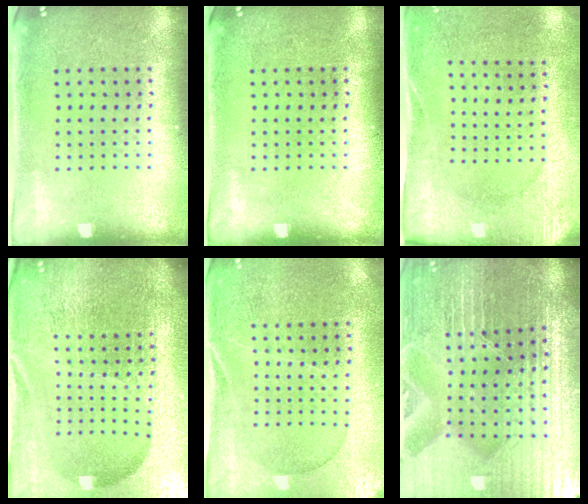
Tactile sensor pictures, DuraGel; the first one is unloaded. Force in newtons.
{"total": 0.0}
{"total": 2.6, "press": 2.0, "slide": 1.6}
{"total": 6.8, "press": 5.8, "slide": 3.4}
{"total": 0.6, "press": 0.5, "slide": 0.3}
{"total": 5.5, "press": 5.2, "slide": 1.9}